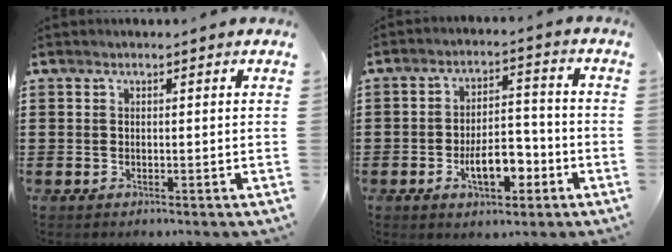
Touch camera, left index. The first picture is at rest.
{"total": 7.7, "force": [-3.1, 3.5, 6.0], "torque": [-0.103, 0.004, -0.059]}